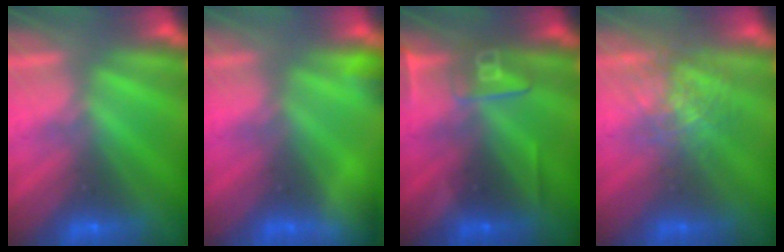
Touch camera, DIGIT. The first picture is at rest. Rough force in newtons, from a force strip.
{"total": 4.7}
{"total": 2.5}
{"total": 2.7}